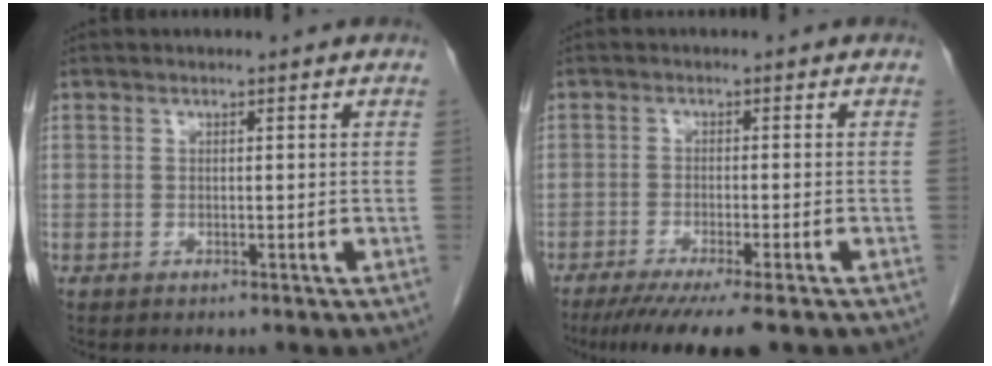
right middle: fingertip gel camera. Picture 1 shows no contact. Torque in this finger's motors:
{"motor_torque": [1.17, -0.96, 0.11, 0.10]}